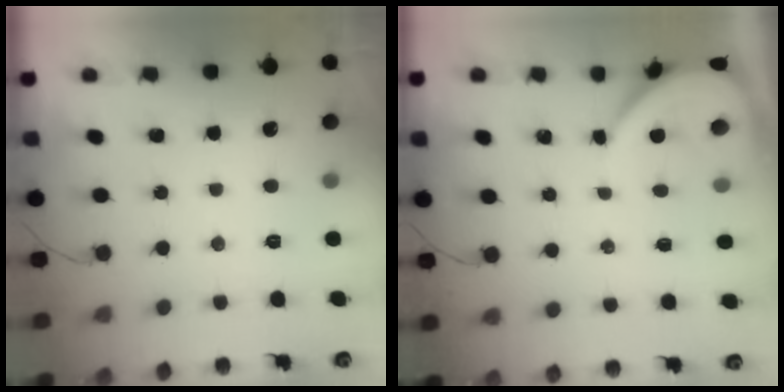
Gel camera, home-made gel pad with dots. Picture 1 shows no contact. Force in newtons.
{"total": 4.3, "press": 4.3, "slide": 0.1}